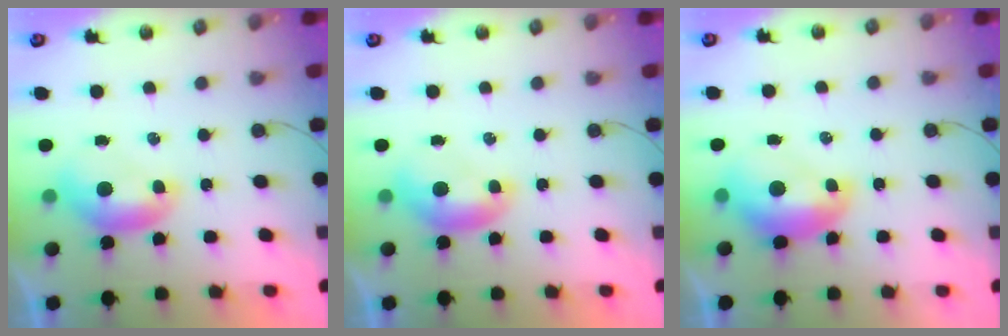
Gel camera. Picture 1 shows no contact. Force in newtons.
{"total": 0.0}
{"total": 2.6, "press": 2.5, "slide": 0.7}